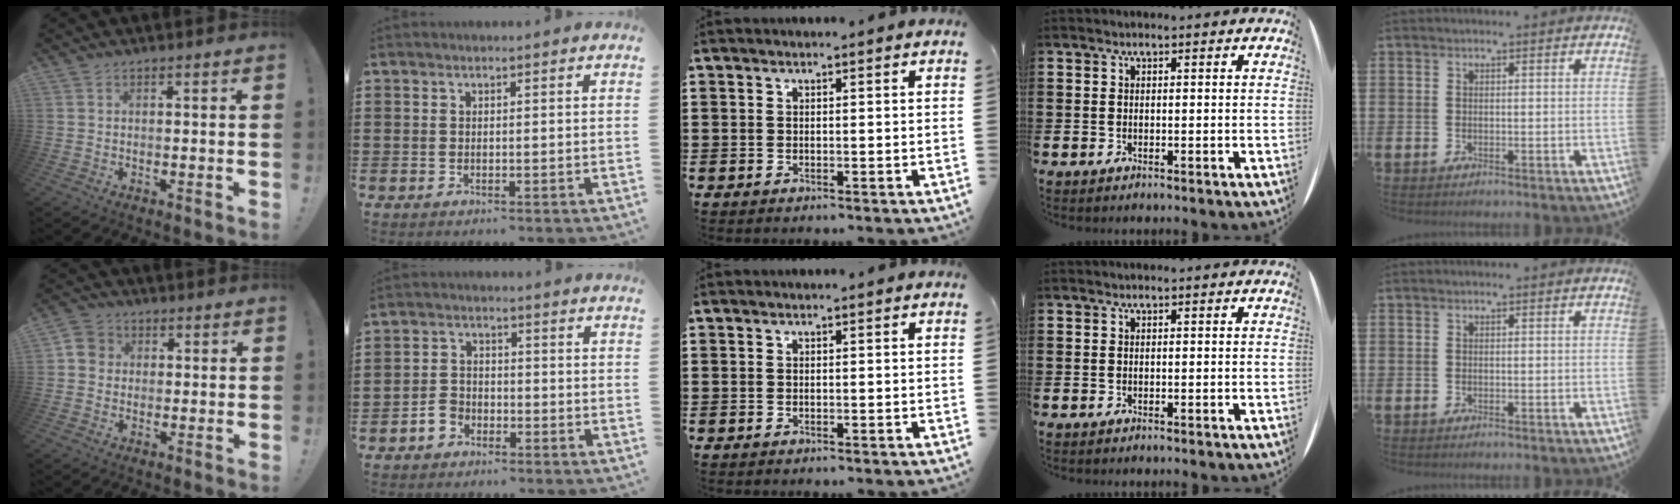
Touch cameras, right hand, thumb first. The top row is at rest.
{"thumb": {"total": 5.2, "force": [0.5, 4.8, 1.8], "torque": [-0.025, 0.015, 0.012]}, "index": {"total": 3.1, "force": [-2.0, 2.2, 1.0], "torque": [-0.031, 0.004, -0.044]}}